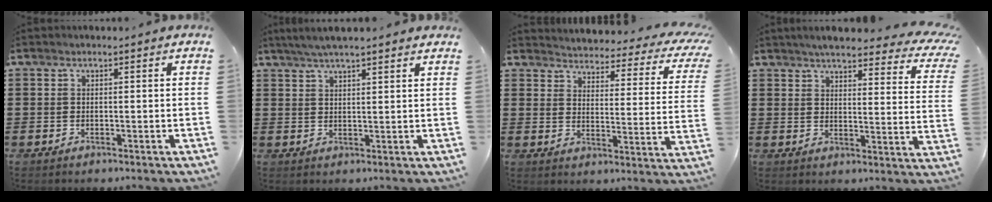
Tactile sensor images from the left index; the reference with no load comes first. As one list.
[{"total": 3.7, "force": [3.3, 0.1, 1.8], "torque": [-0.042, -0.001, 0.059]}, {"total": 2.9, "force": [2.9, 0.0, 0.7], "torque": [-0.026, -0.035, 0.038]}, {"total": 5.2, "force": [4.6, 0.3, 2.5], "torque": [-0.059, -0.028, 0.077]}]